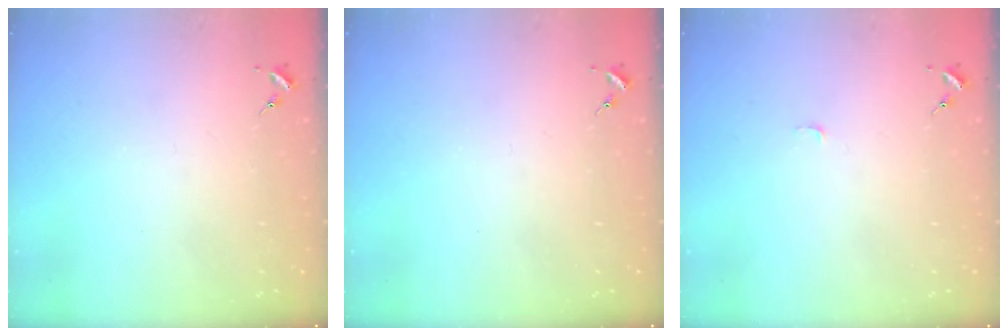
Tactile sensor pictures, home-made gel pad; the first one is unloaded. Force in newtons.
{"total": 0.0}
{"total": 3.1, "press": 3.1, "slide": 0.3}